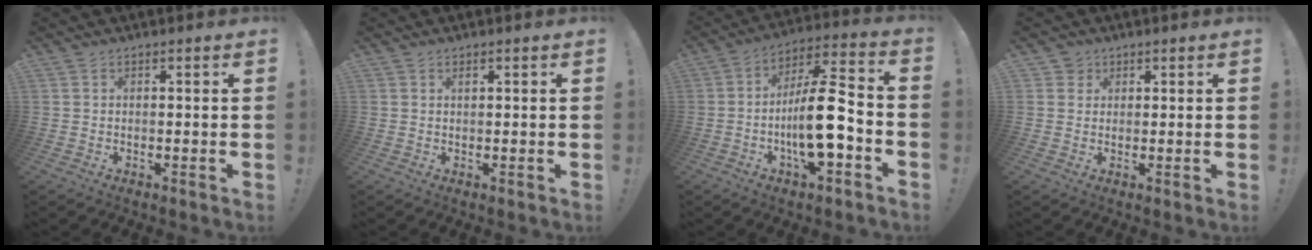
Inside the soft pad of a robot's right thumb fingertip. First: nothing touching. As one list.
[{"total": 0.7, "force": [0.5, 0.4, 0.3], "torque": [0.008, -0.006, 0.006]}, {"total": 17.7, "force": [-4.6, 5.3, 16.3], "torque": [-0.276, 0.021, -0.073]}, {"total": 2.7, "force": [1.6, 2.1, 0.5], "torque": [-0.009, -0.002, 0.028]}]